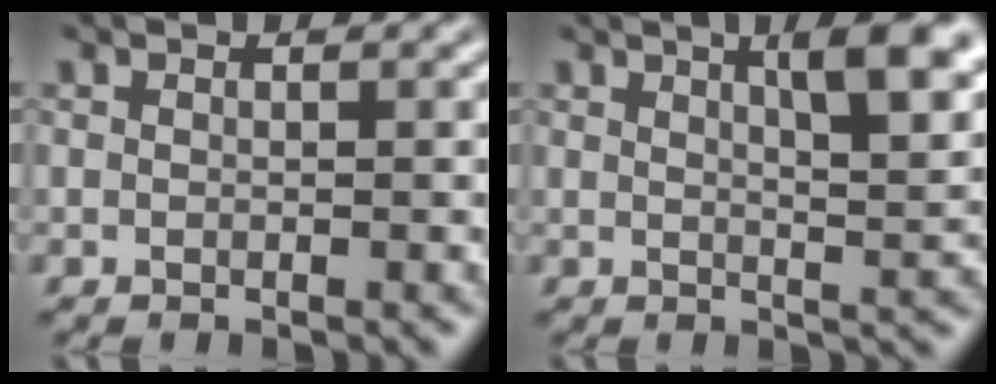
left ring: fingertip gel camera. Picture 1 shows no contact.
{"total": 6.4, "force": [3.2, 2.0, 5.2], "torque": [-0.046, 0.016, 0.039]}